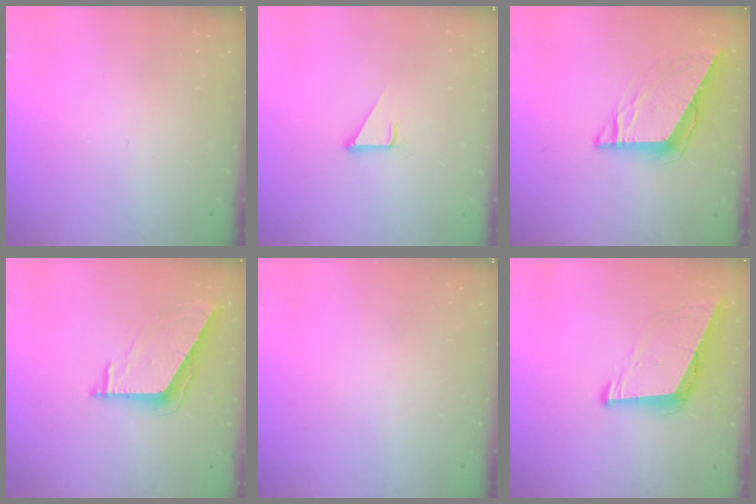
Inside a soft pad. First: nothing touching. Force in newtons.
{"total": 2.8, "press": 2.8, "slide": 0.1}
{"total": 9.6, "press": 9.6, "slide": 1.0}
{"total": 8.1, "press": 8.1, "slide": 0.5}
{"total": 0.0}
{"total": 9.0, "press": 8.2, "slide": 3.5}